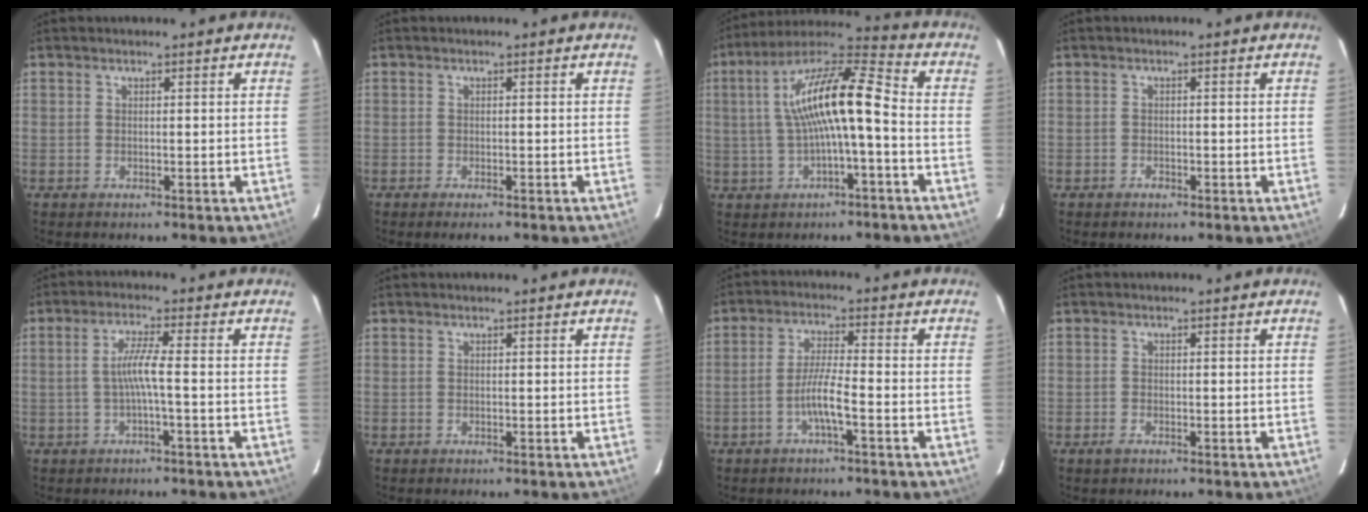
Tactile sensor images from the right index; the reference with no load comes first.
{"total": 1.8, "force": [-1.4, 0.3, 1.1], "torque": [-0.023, -0.005, -0.023]}
{"total": 14.0, "force": [-0.5, 2.7, 13.8], "torque": [-0.253, 0.029, -0.010]}
{"total": 1.0, "force": [-0.7, 0.6, 0.3], "torque": [-0.006, 0.002, -0.014]}
{"total": 4.0, "force": [-1.0, -0.6, 3.9], "torque": [-0.081, 0.002, -0.017]}
{"total": 0.0}
{"total": 5.1, "force": [-2.5, -0.1, 4.4], "torque": [-0.093, 0.002, -0.047]}
{"total": 1.3, "force": [-0.9, 0.7, 0.7], "torque": [-0.015, -0.002, -0.018]}